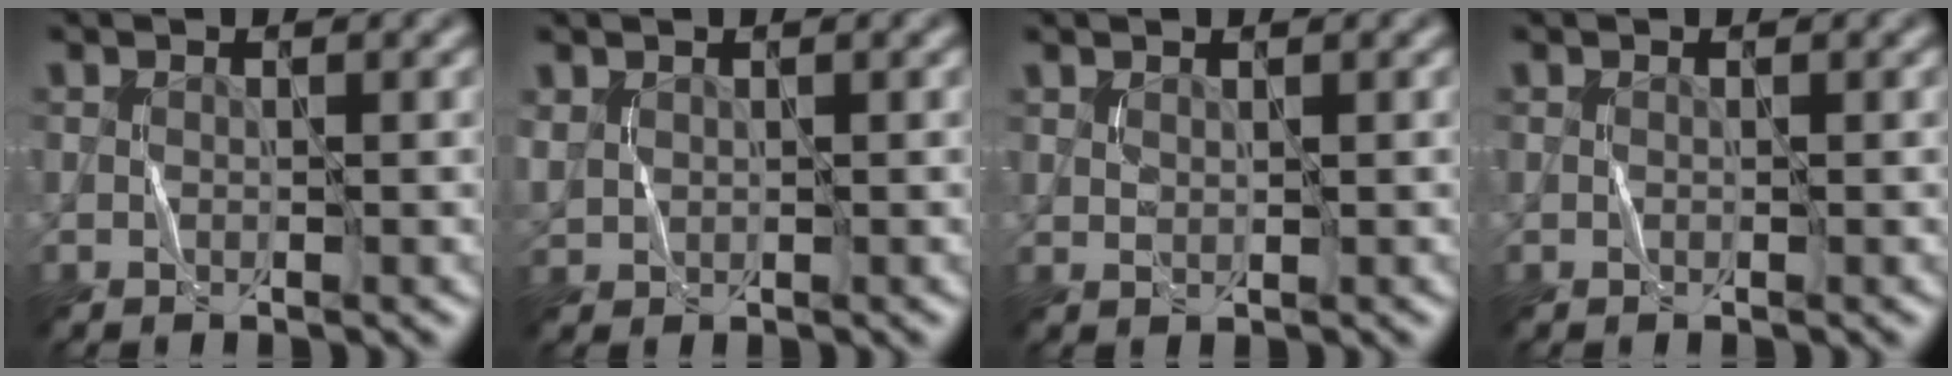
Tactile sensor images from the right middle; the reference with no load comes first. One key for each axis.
{"total": 1.3, "fx": 0.8, "fy": 1.0, "fz": 0.5, "tx": -0.015, "ty": 0.002, "tz": 0.021}
{"total": 0.7, "fx": 0.5, "fy": 0.3, "fz": 0.4, "tx": -0.012, "ty": -0.001, "tz": 0.013}
{"total": 0.0}